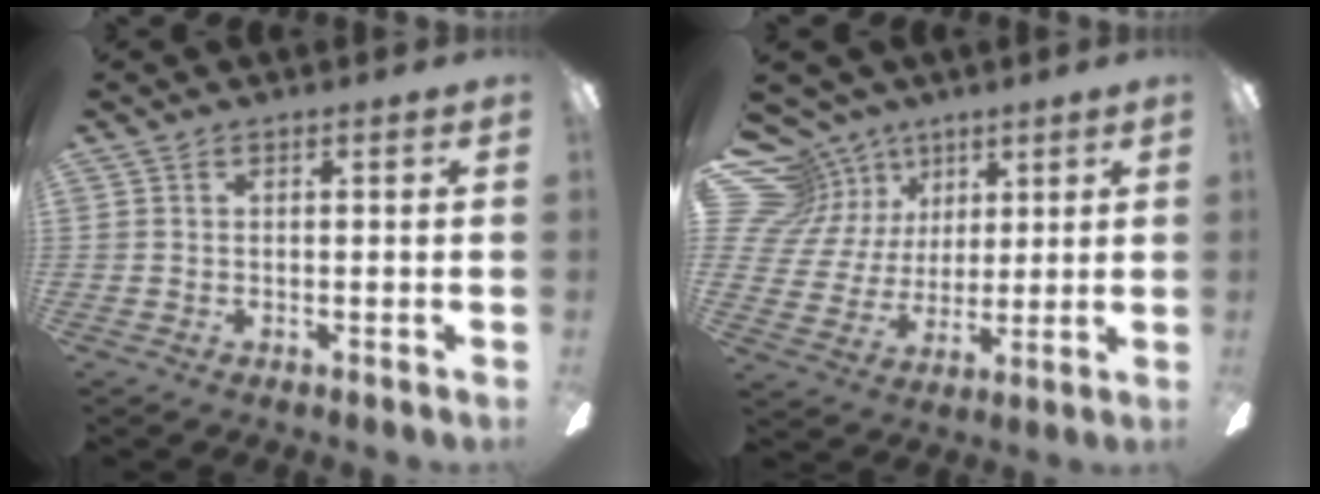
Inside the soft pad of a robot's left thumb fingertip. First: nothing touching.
{"total": 13.1, "force": [7.0, 10.8, 2.5], "torque": [-0.088, -0.040, 0.144]}